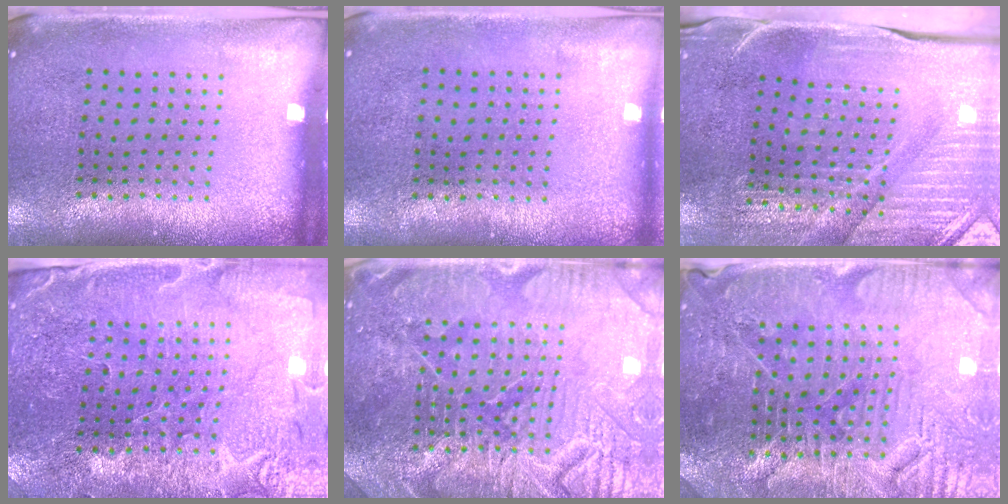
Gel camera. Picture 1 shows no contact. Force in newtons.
{"total": 0.0}
{"total": 3.8, "press": 3.7, "slide": 0.9}
{"total": 1.5, "press": 1.5, "slide": 0.1}
{"total": 4.7, "press": 4.7, "slide": 0.6}
{"total": 4.4, "press": 4.2, "slide": 1.3}